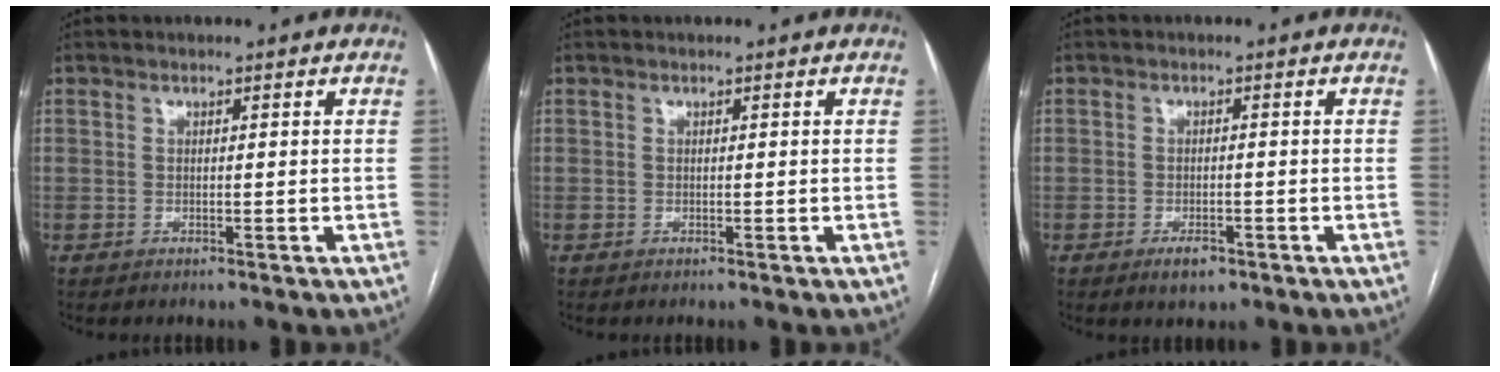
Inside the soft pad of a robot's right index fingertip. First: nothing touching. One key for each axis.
{"total": 0.0}
{"total": 2.6, "fx": -1.6, "fy": 1.3, "fz": 1.6, "tx": -0.025, "ty": 0.000, "tz": -0.019}